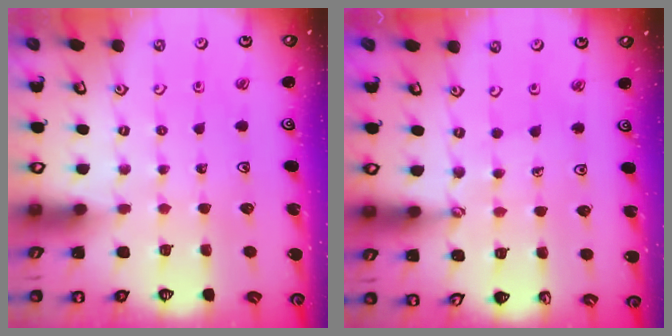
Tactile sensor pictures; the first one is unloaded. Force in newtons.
{"total": 1.4, "press": 1.3, "slide": 0.1}